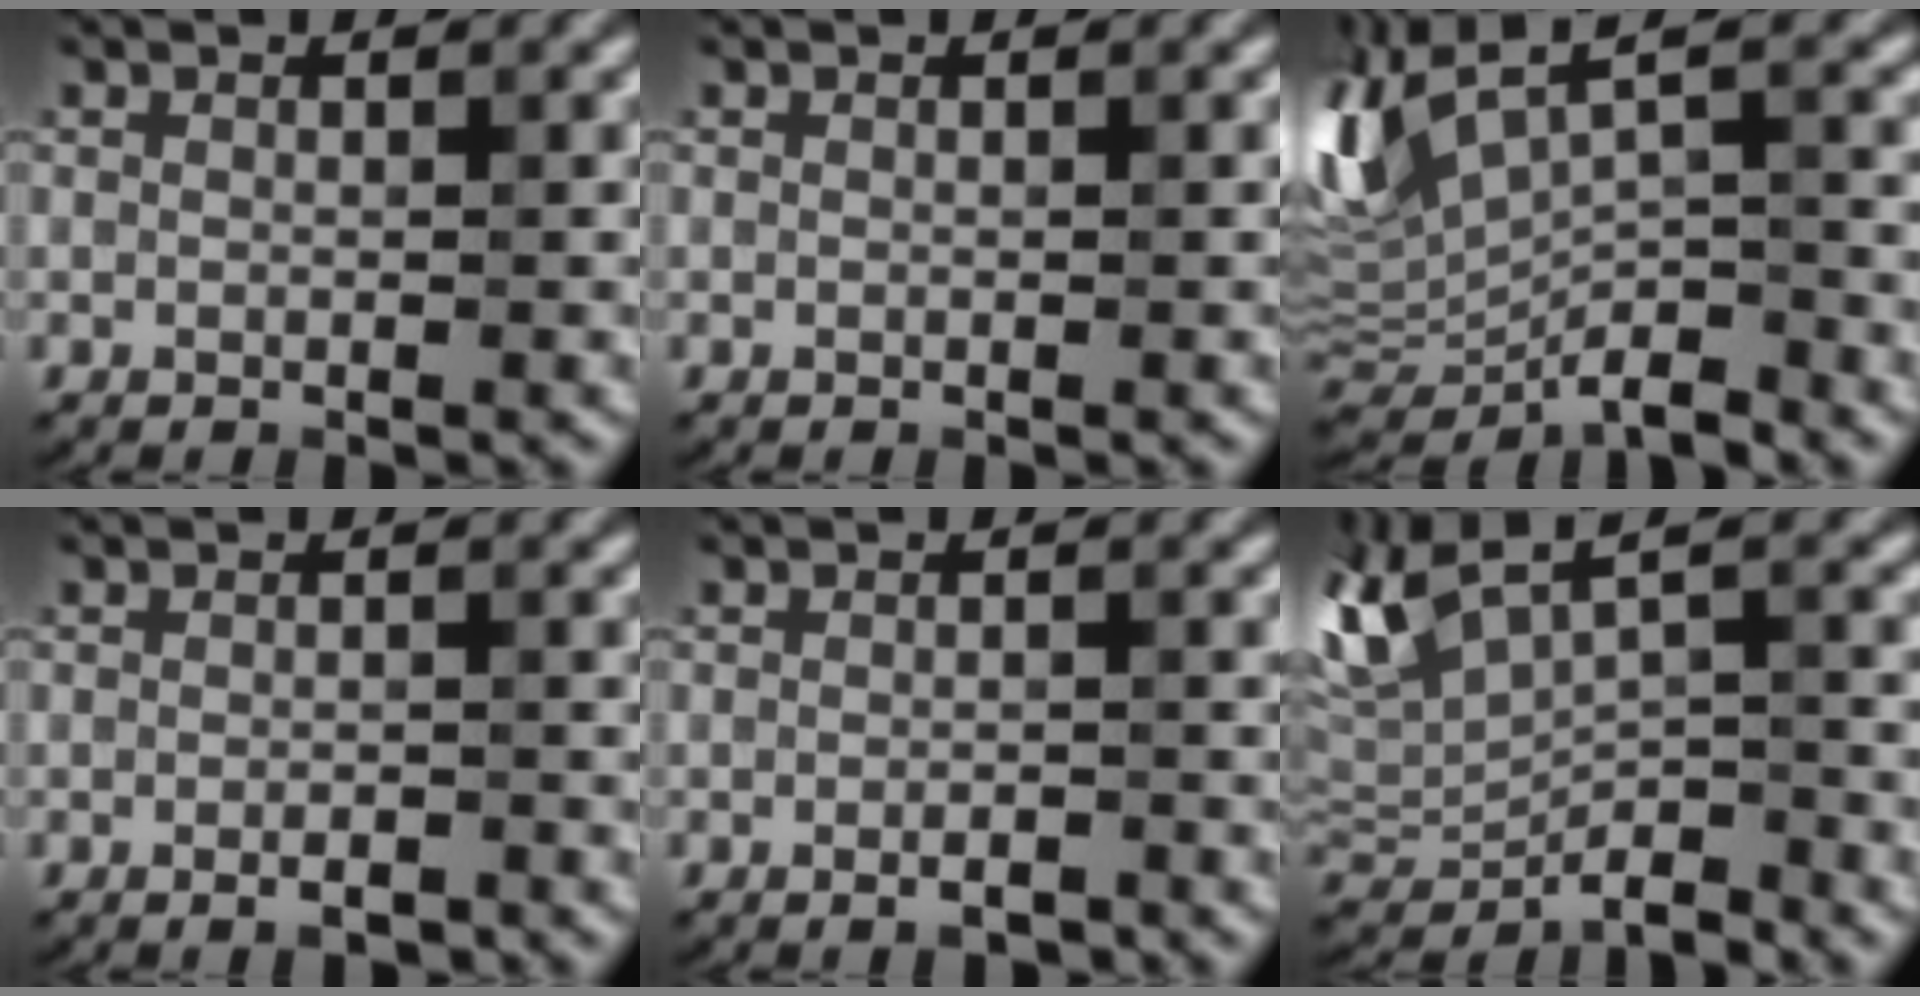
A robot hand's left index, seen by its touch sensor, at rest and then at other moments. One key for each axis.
{"total": 0.0}
{"total": 8.0, "fx": -0.2, "fy": 4.0, "fz": 6.9, "tx": -0.150, "ty": -0.003, "tz": 0.006}
{"total": 1.5, "fx": -0.8, "fy": 0.4, "fz": 1.1, "tx": -0.017, "ty": -0.004, "tz": -0.014}
{"total": 1.5, "fx": -0.9, "fy": 0.4, "fz": 1.2, "tx": -0.017, "ty": -0.004, "tz": -0.014}
{"total": 6.2, "fx": 0.0, "fy": 3.2, "fz": 5.3, "tx": -0.111, "ty": -0.007, "tz": 0.006}